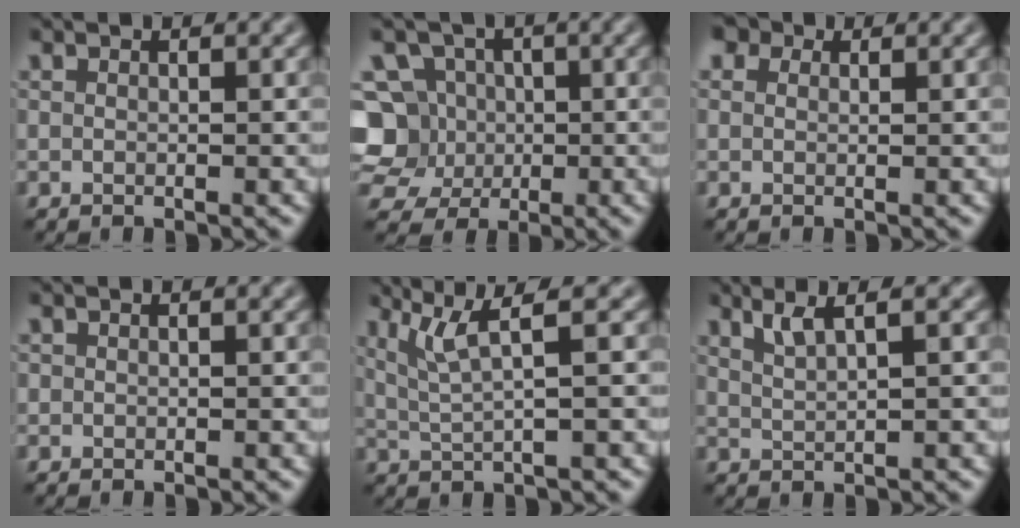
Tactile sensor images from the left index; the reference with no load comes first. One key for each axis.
{"total": 7.6, "fx": -0.2, "fy": 7.2, "fz": 2.6, "tx": -0.058, "ty": 0.039, "tz": -0.033}
{"total": 2.2, "fx": 1.4, "fy": 1.4, "fz": 0.9, "tx": -0.015, "ty": 0.001, "tz": 0.000}
{"total": 0.0}
{"total": 3.7, "fx": 1.7, "fy": 0.5, "fz": 3.2, "tx": -0.062, "ty": 0.001, "tz": 0.041}
{"total": 2.3, "fx": 1.3, "fy": 0.5, "fz": 1.7, "tx": -0.027, "ty": 0.004, "tz": 0.026}